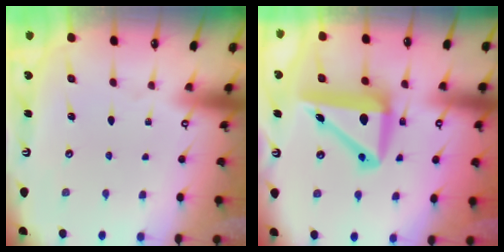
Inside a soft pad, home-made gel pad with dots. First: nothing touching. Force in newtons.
{"total": 12.5, "press": 12.3, "slide": 2.4}